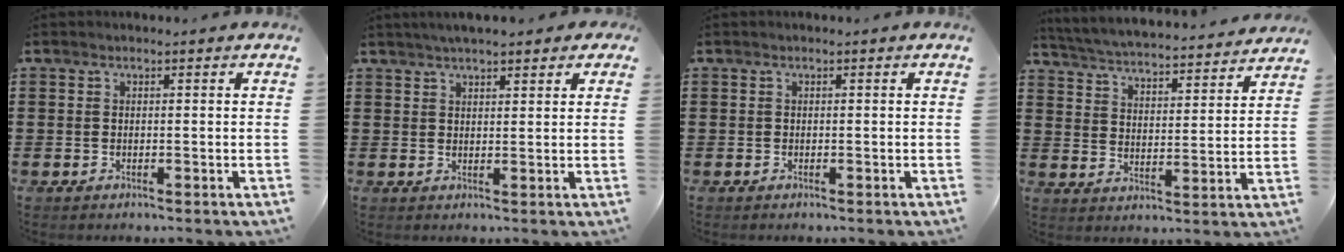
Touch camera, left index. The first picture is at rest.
{"total": 3.2, "force": [2.6, 0.5, 1.7], "torque": [-0.040, 0.004, 0.048]}
{"total": 0.0}
{"total": 3.9, "force": [3.8, -0.6, 0.6], "torque": [-0.033, -0.036, 0.058]}